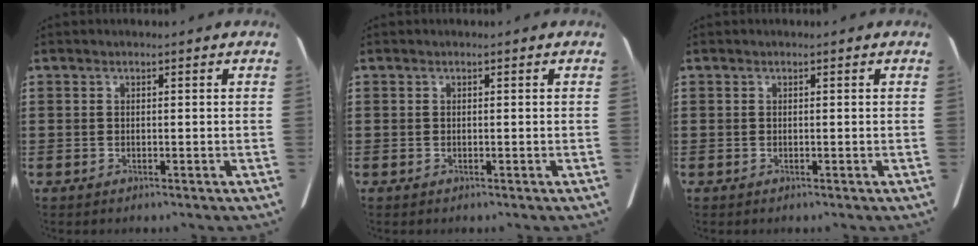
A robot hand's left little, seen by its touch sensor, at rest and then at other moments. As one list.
[{"total": 0.0}, {"total": 0.0}]